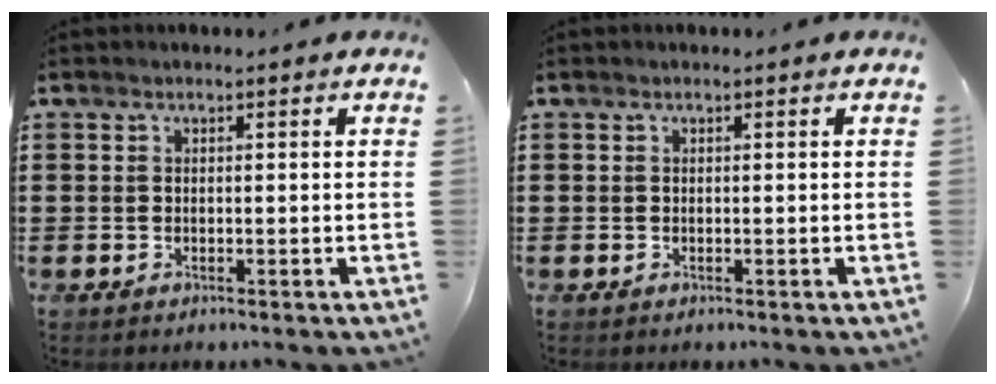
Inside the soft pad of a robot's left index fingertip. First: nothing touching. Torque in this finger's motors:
{"motor_torque": [0.01, -0.01, 0.00, 0.01]}